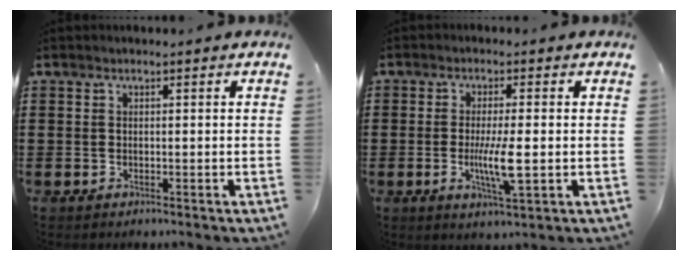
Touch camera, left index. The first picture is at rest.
{"total": 6.1, "force": [-0.8, 1.0, 6.0], "torque": [-0.116, -0.010, -0.018]}